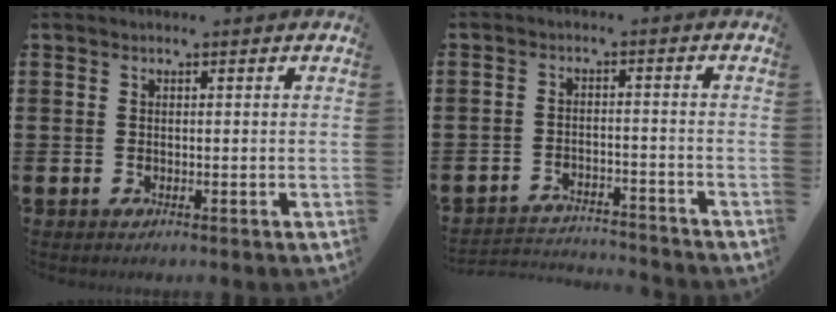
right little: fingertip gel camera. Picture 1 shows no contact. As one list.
[{"total": 2.6, "force": [-2.6, 0.0, -0.3], "torque": [0.000, 0.000, -0.057]}]